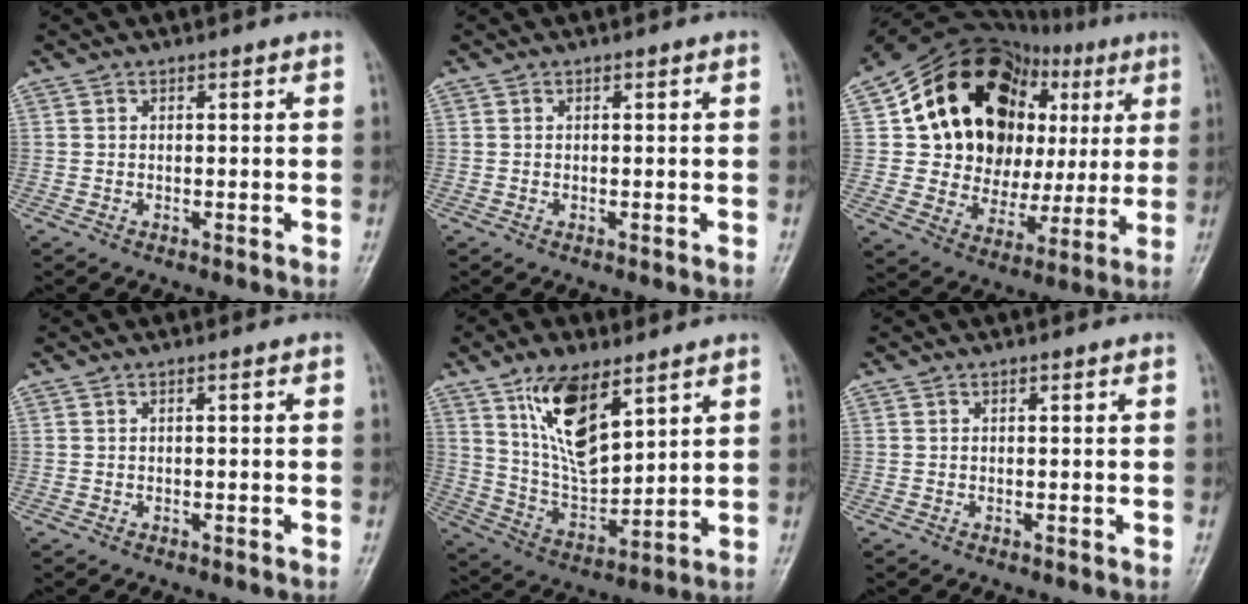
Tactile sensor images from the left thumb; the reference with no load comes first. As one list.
[{"total": 0.0}, {"total": 25.7, "force": [6.9, 18.4, 16.6], "torque": [-0.179, 0.025, 0.121]}, {"total": 0.6, "force": [0.0, 0.2, 0.6], "torque": [-0.006, 0.002, 0.001]}, {"total": 14.6, "force": [7.7, 6.6, 10.5], "torque": [-0.162, -0.042, 0.157]}, {"total": 0.0}]